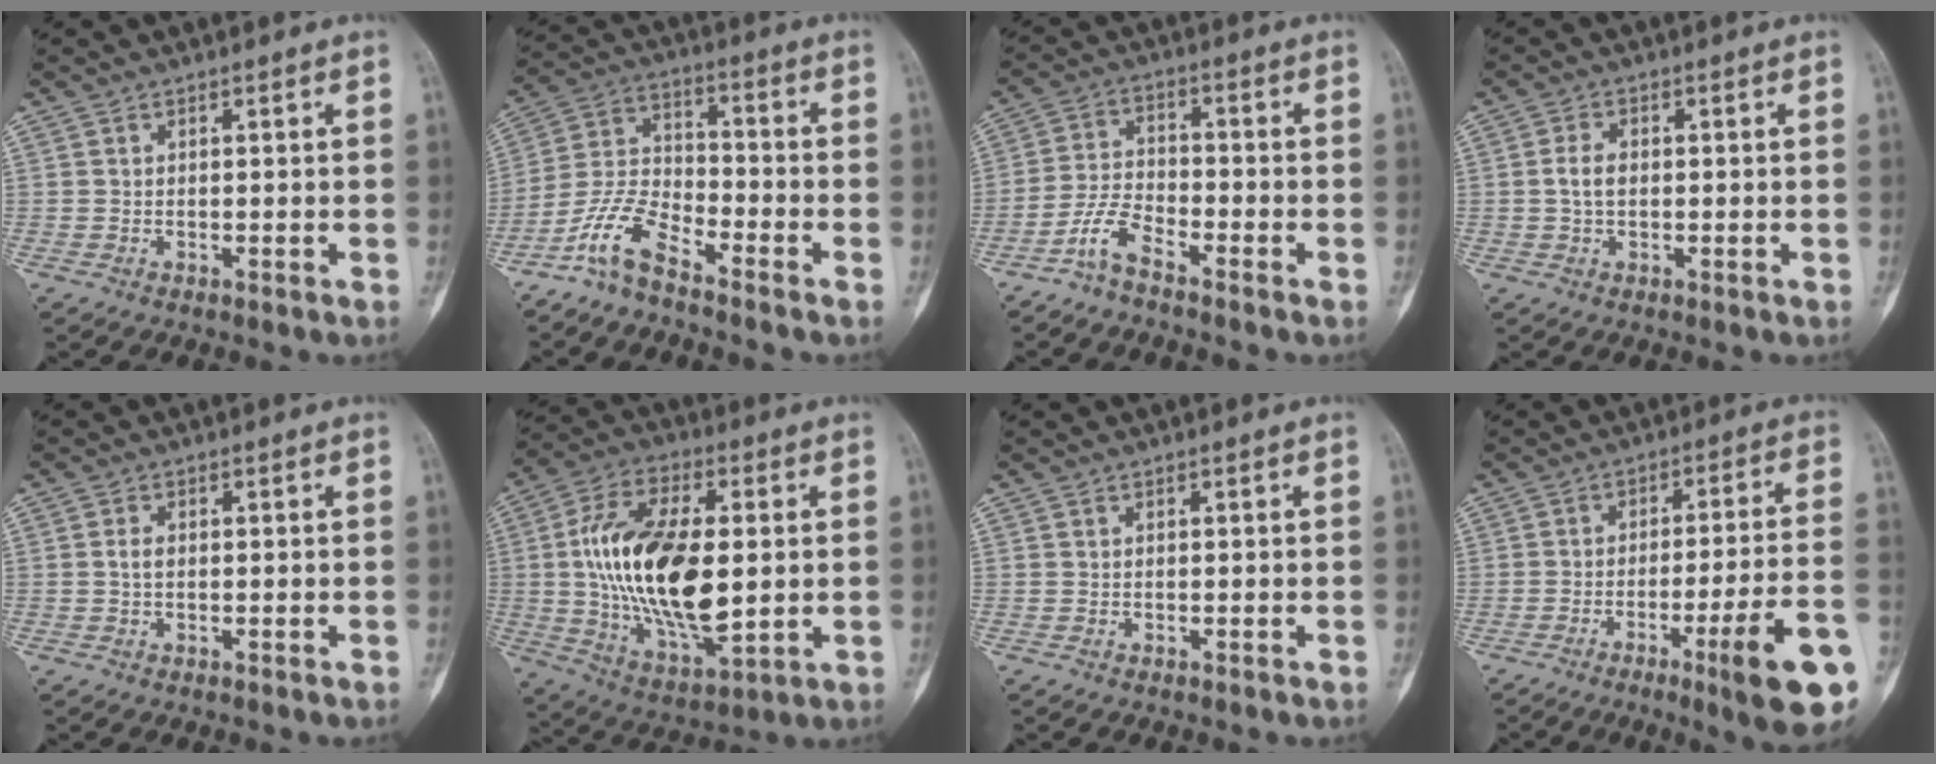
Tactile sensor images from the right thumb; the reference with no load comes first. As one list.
[{"total": 8.8, "force": [-6.7, 2.9, 5.0], "torque": [-0.110, 0.054, -0.145]}, {"total": 5.4, "force": [-4.2, 1.5, 3.0], "torque": [-0.063, 0.026, -0.094]}, {"total": 3.3, "force": [0.0, 2.0, 2.6], "torque": [-0.050, 0.007, -0.005]}, {"total": 1.6, "force": [0.0, 1.0, 1.2], "torque": [-0.022, 0.003, -0.003]}, {"total": 23.0, "force": [0.9, 11.1, 20.0], "torque": [-0.367, -0.005, 0.021]}, {"total": 0.0}, {"total": 15.4, "force": [-6.8, 1.3, 13.7], "torque": [-0.175, 0.019, -0.094]}]